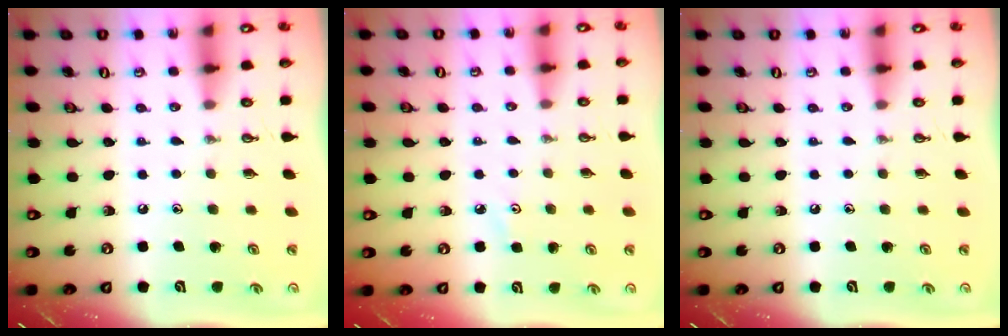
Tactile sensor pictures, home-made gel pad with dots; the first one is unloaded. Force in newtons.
{"total": 2.6, "press": 2.6, "slide": 0.5}
{"total": 0.0}